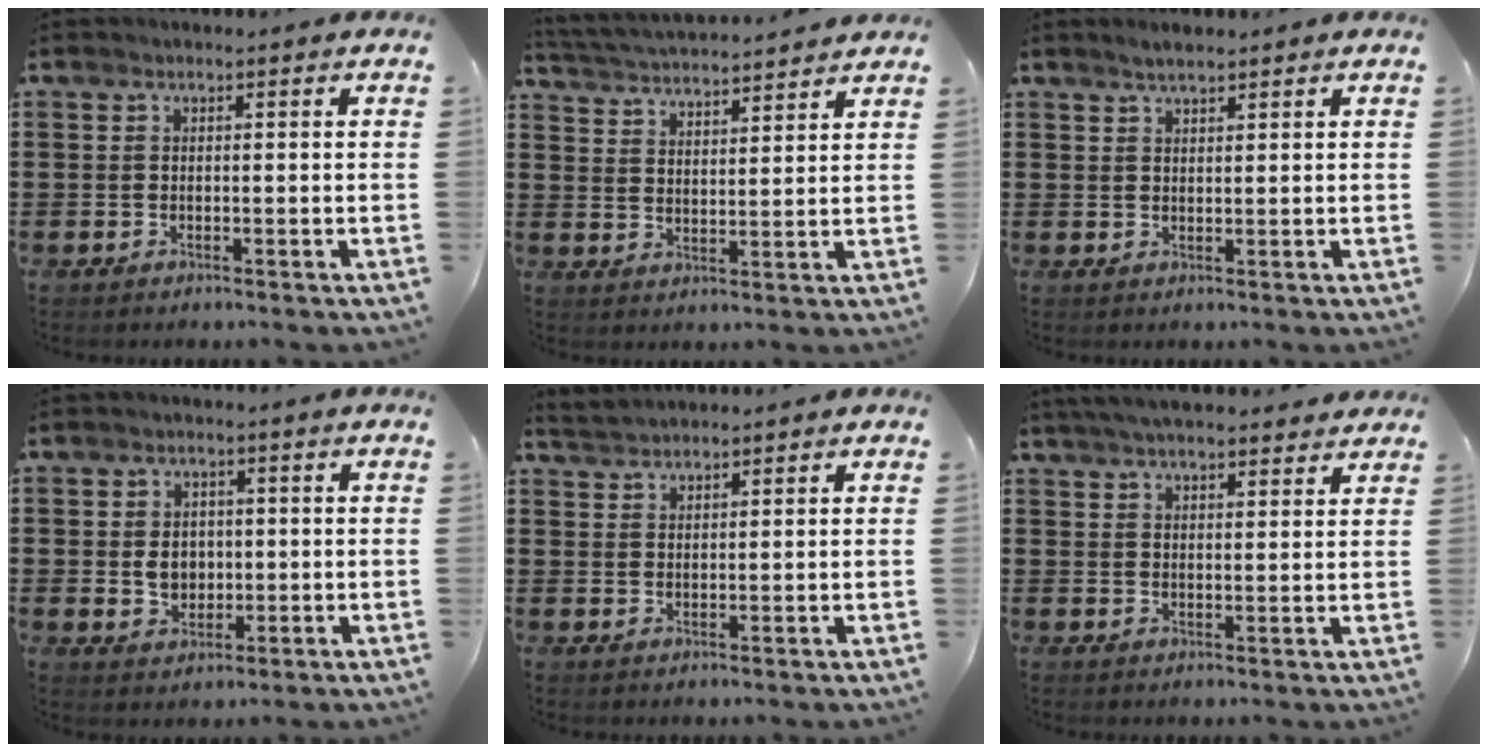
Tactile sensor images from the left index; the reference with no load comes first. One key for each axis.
{"total": 3.7, "fx": 3.7, "fy": -0.2, "fz": 0.2, "tx": -0.022, "ty": -0.024, "tz": 0.061}
{"total": 1.9, "fx": 1.6, "fy": 0.3, "fz": 0.9, "tx": -0.019, "ty": 0.004, "tz": 0.030}
{"total": 4.3, "fx": 0.1, "fy": 3.4, "fz": 2.7, "tx": -0.045, "ty": 0.004, "tz": -0.005}
{"total": 2.4, "fx": 2.4, "fy": 0.1, "fz": 0.0, "tx": -0.008, "ty": 0.000, "tz": 0.048}
{"total": 4.7, "fx": 4.4, "fy": 0.4, "fz": 1.5, "tx": -0.042, "ty": -0.009, "tz": 0.082}